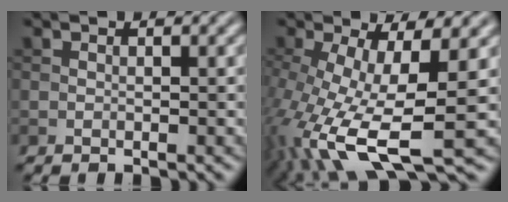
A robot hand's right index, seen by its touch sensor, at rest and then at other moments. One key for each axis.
{"total": 11.4, "fx": -3.1, "fy": 4.2, "fz": 10.1, "tx": -0.217, "ty": -0.026, "tz": -0.047}